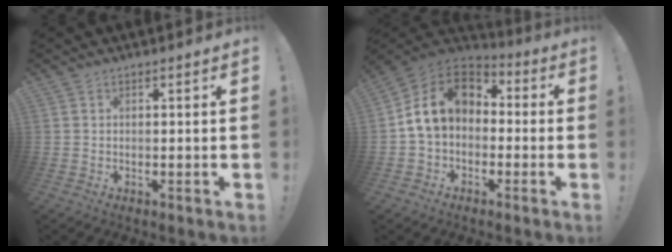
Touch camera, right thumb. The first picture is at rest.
{"total": 14.5, "force": [2.0, 10.6, 9.6], "torque": [-0.156, 0.018, 0.040]}